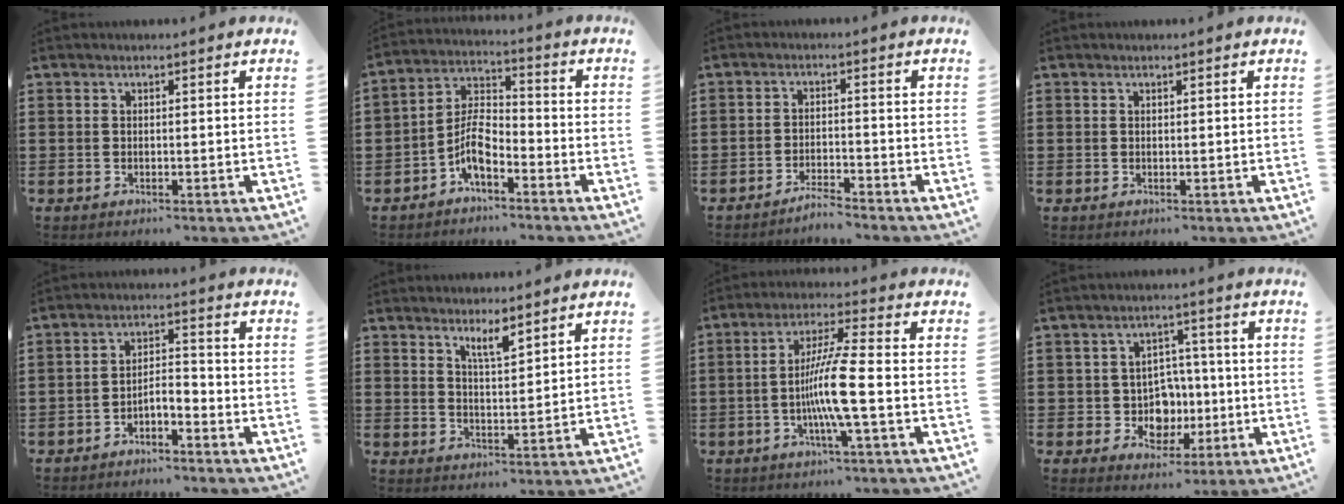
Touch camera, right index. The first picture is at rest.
{"total": 6.2, "force": [-3.7, 2.8, 4.2], "torque": [-0.102, 0.002, -0.077]}
{"total": 2.8, "force": [-2.8, 0.0, 0.4], "torque": [-0.011, 0.002, -0.056]}
{"total": 0.0}
{"total": 2.9, "force": [-2.7, 0.5, 1.0], "torque": [-0.023, 0.005, -0.057]}
{"total": 3.7, "force": [3.1, 0.6, 2.1], "torque": [-0.038, -0.003, 0.053]}
{"total": 8.8, "force": [-2.2, -0.3, 8.5], "torque": [-0.168, -0.017, -0.048]}
{"total": 6.4, "force": [-0.7, 5.7, 2.8], "torque": [-0.047, -0.003, -0.008]}